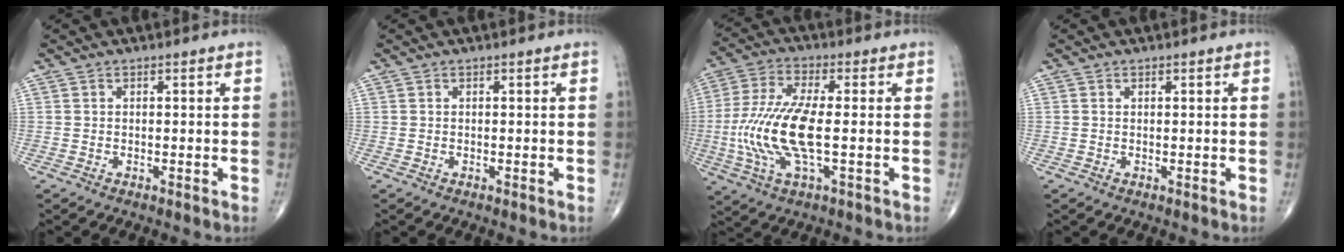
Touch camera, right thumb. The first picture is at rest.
{"total": 0.0}
{"total": 14.4, "force": [-1.6, 4.7, 13.5], "torque": [-0.309, 0.007, -0.033]}
{"total": 0.0}